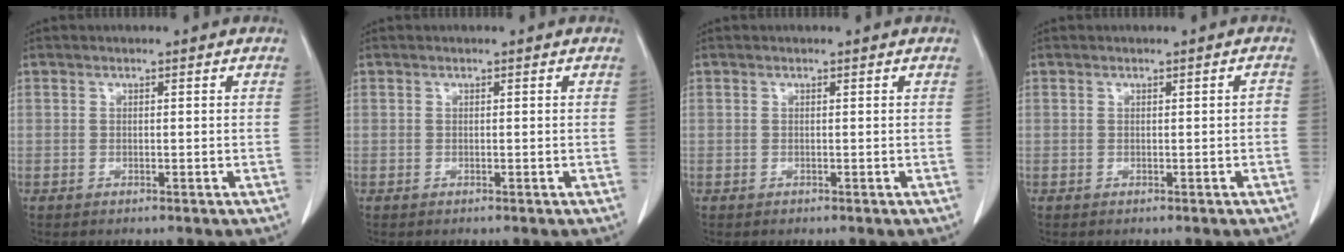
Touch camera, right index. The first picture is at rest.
{"total": 0.0}
{"total": 0.0}
{"total": 0.7, "force": [-0.2, 0.2, 0.6], "torque": [-0.006, 0.001, -0.001]}